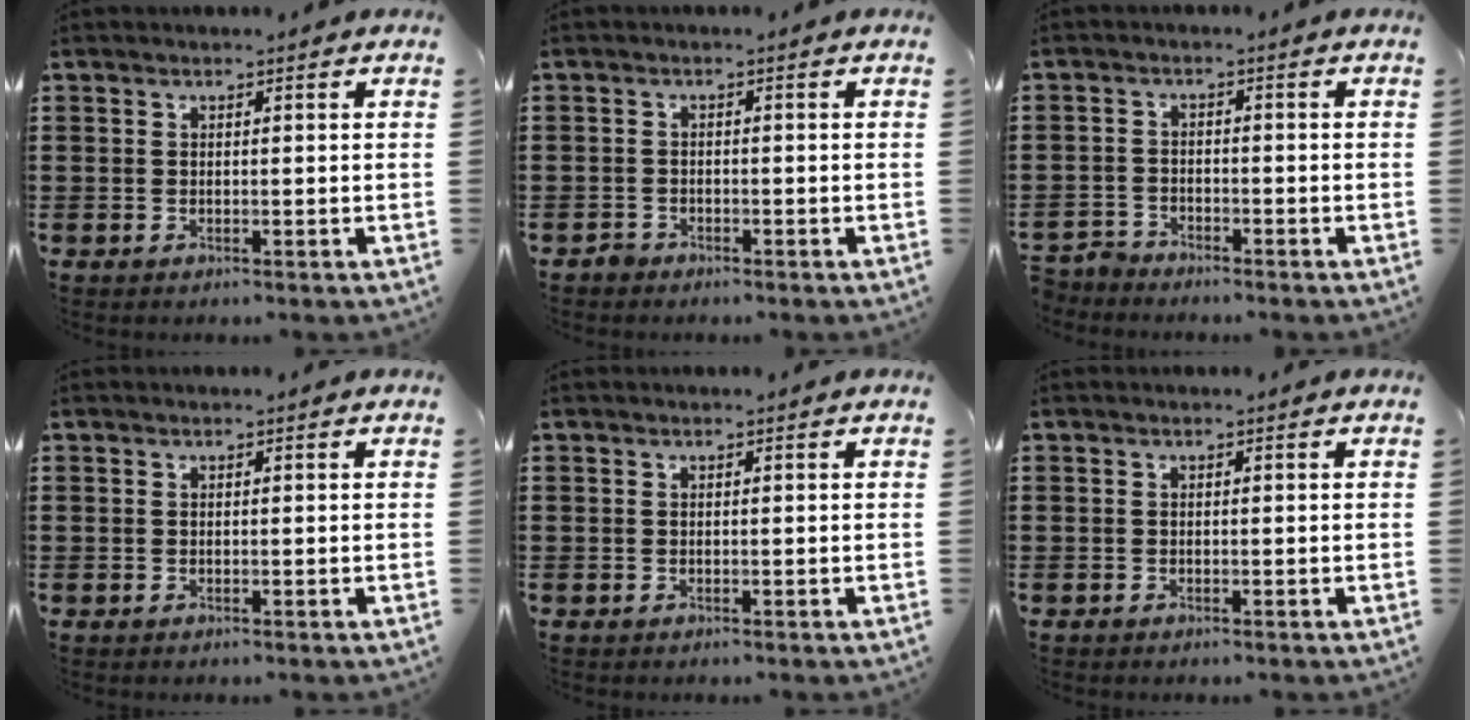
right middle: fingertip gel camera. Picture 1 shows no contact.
{"total": 1.1, "force": [-0.9, 0.5, 0.1], "torque": [-0.003, 0.002, -0.021]}
{"total": 2.7, "force": [-2.6, 0.5, -0.2], "torque": [-0.009, -0.001, -0.059]}
{"total": 0.0}
{"total": 0.0}
{"total": 0.0}